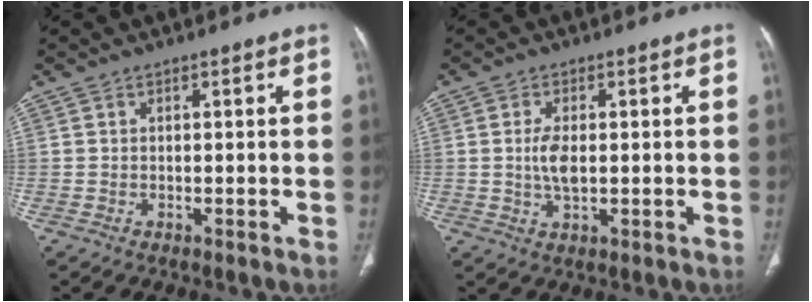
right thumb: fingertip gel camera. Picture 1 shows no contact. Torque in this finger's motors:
{"motor_torque": [1.02, 0.56, 0.51, -0.23, 0.05]}